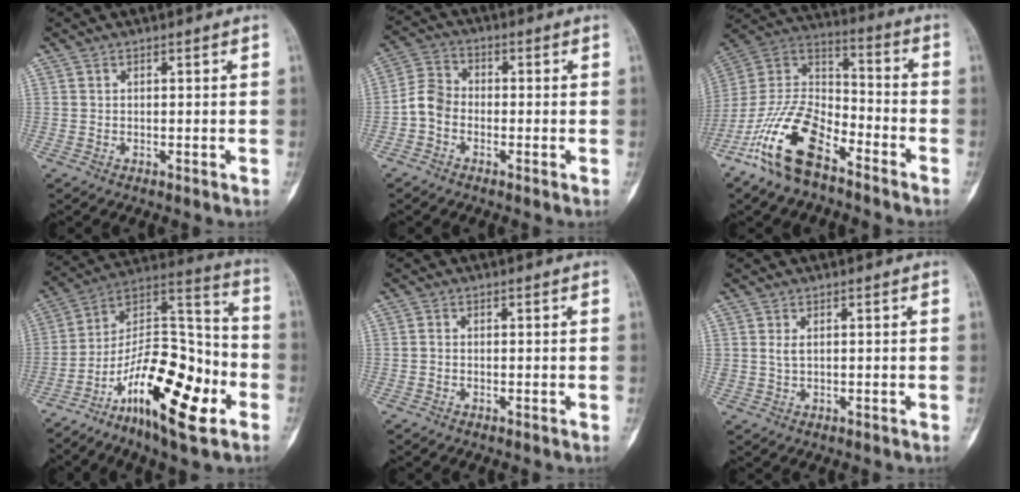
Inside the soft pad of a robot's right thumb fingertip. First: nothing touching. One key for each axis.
{"total": 5.1, "fx": -1.7, "fy": 3.8, "fz": 3.0, "tx": -0.051, "ty": 0.019, "tz": -0.046}
{"total": 18.0, "fx": -11.1, "fy": 8.2, "fz": 11.5, "tx": -0.220, "ty": 0.068, "tz": -0.212}
{"total": 23.4, "fx": -10.2, "fy": 8.6, "fz": 19.2, "tx": -0.306, "ty": 0.065, "tz": -0.170}
{"total": 0.7, "fx": -0.2, "fy": 0.4, "fz": 0.5, "tx": -0.008, "ty": -0.003, "tz": -0.007}
{"total": 1.4, "fx": 0.3, "fy": 0.7, "fz": 1.2, "tx": -0.025, "ty": 0.001, "tz": 0.011}